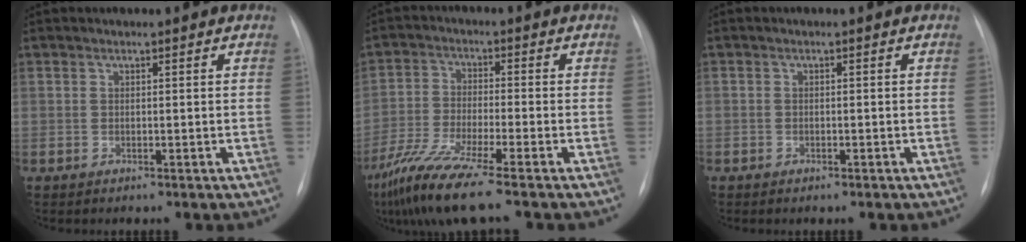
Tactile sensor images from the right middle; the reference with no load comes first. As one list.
[{"total": 10.3, "force": [-7.4, -0.5, 7.1], "torque": [-0.147, -0.037, -0.140]}, {"total": 0.6, "force": [-0.4, 0.4, 0.1], "torque": [-0.002, 0.003, -0.008]}]